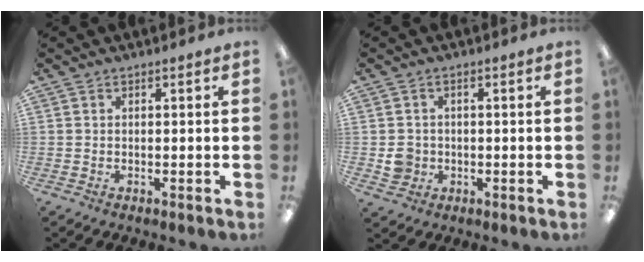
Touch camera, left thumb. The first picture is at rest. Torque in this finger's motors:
{"motor_torque": [-0.12, 0.14, 0.03, -0.09, 0.00]}